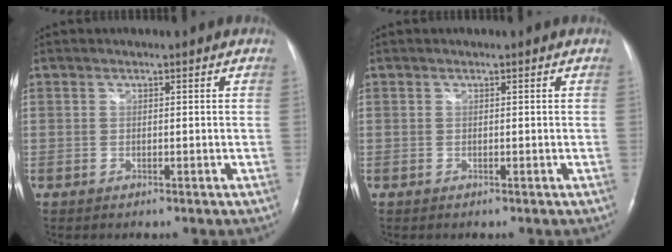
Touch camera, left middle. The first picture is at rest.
{"total": 0.0}